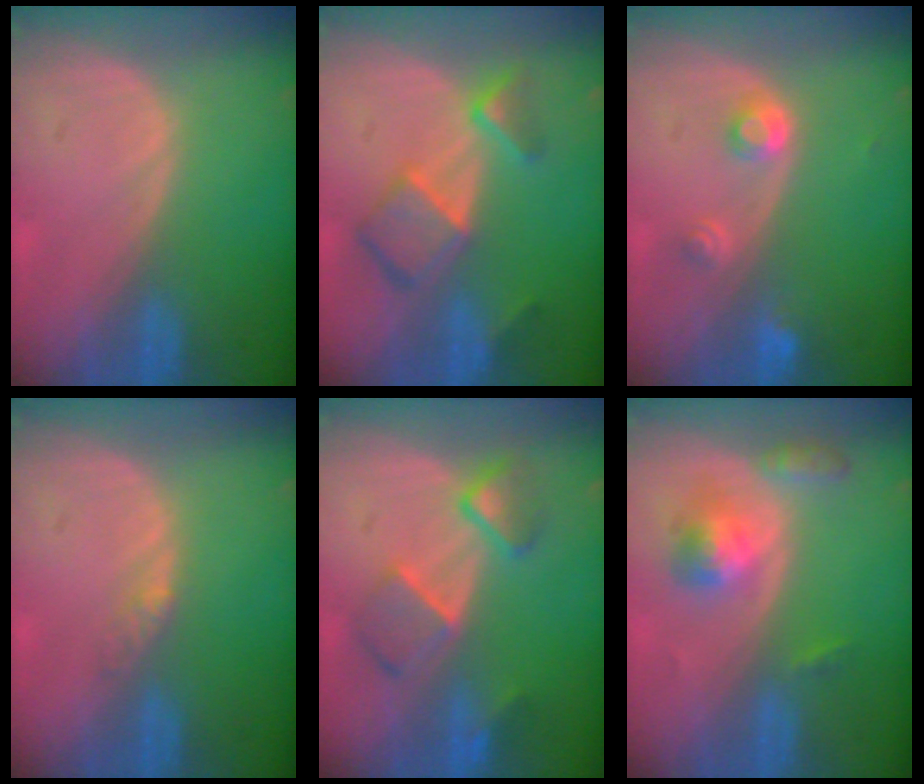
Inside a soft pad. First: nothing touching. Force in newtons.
{"total": 7.5, "press": 6.5, "slide": 3.7}
{"total": 2.9, "press": 2.9, "slide": 0.5}
{"total": 1.8, "press": 1.6, "slide": 1.0}
{"total": 6.2, "press": 6.1, "slide": 0.3}
{"total": 5.1, "press": 4.8, "slide": 1.7}